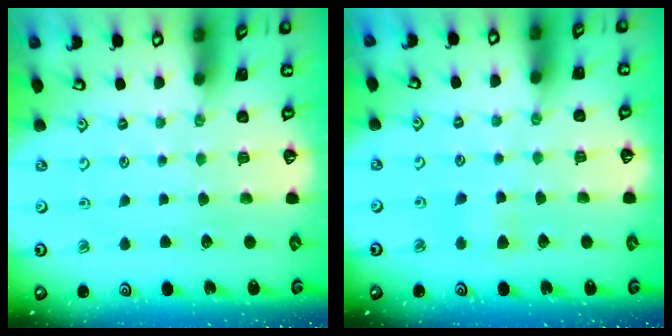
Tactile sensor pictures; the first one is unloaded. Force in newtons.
{"total": 5.2, "press": 5.1, "slide": 1.0}